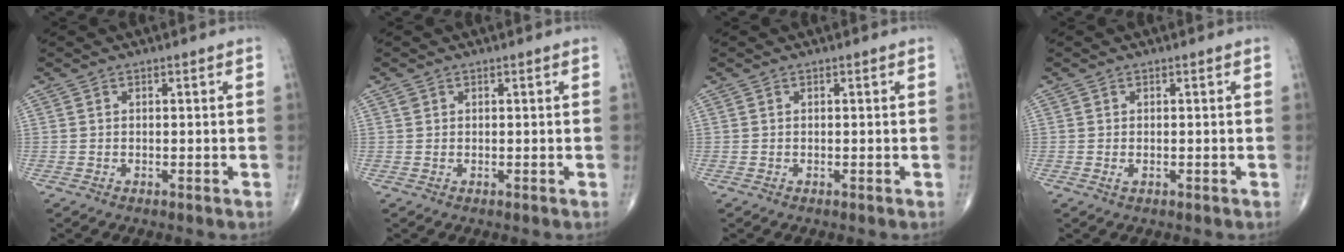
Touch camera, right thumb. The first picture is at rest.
{"total": 0.7, "force": [0.4, 0.6, 0.2], "torque": [-0.001, 0.003, 0.008]}
{"total": 0.0}
{"total": 0.6, "force": [-0.1, 0.3, 0.5], "torque": [-0.007, 0.000, -0.002]}